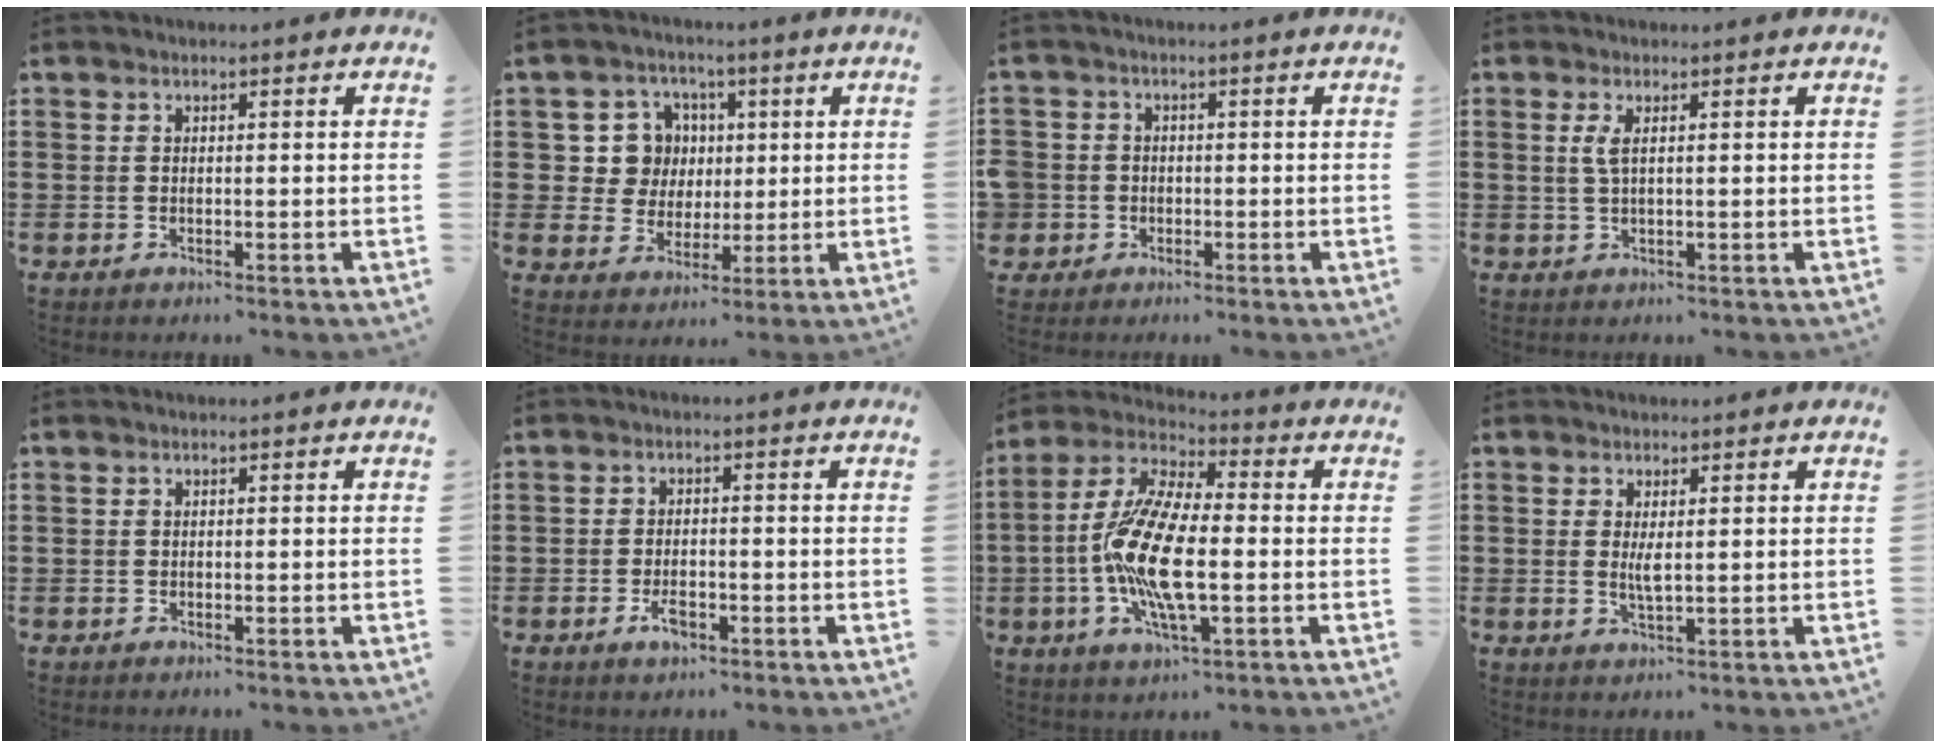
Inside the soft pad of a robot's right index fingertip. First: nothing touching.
{"total": 7.7, "force": [1.5, 7.3, 2.1], "torque": [-0.070, 0.016, 0.029]}
{"total": 2.5, "force": [-1.0, 2.3, 0.3], "torque": [-0.025, 0.001, -0.026]}
{"total": 1.9, "force": [0.4, 0.3, 1.8], "torque": [-0.039, 0.001, 0.006]}
{"total": 0.0}
{"total": 3.0, "force": [-1.4, 1.2, 2.4], "torque": [-0.049, -0.002, -0.026]}
{"total": 12.9, "force": [-2.2, 4.4, 12.0], "torque": [-0.266, -0.015, -0.046]}
{"total": 2.4, "force": [0.4, 0.4, 2.3], "torque": [-0.045, -0.004, 0.007]}